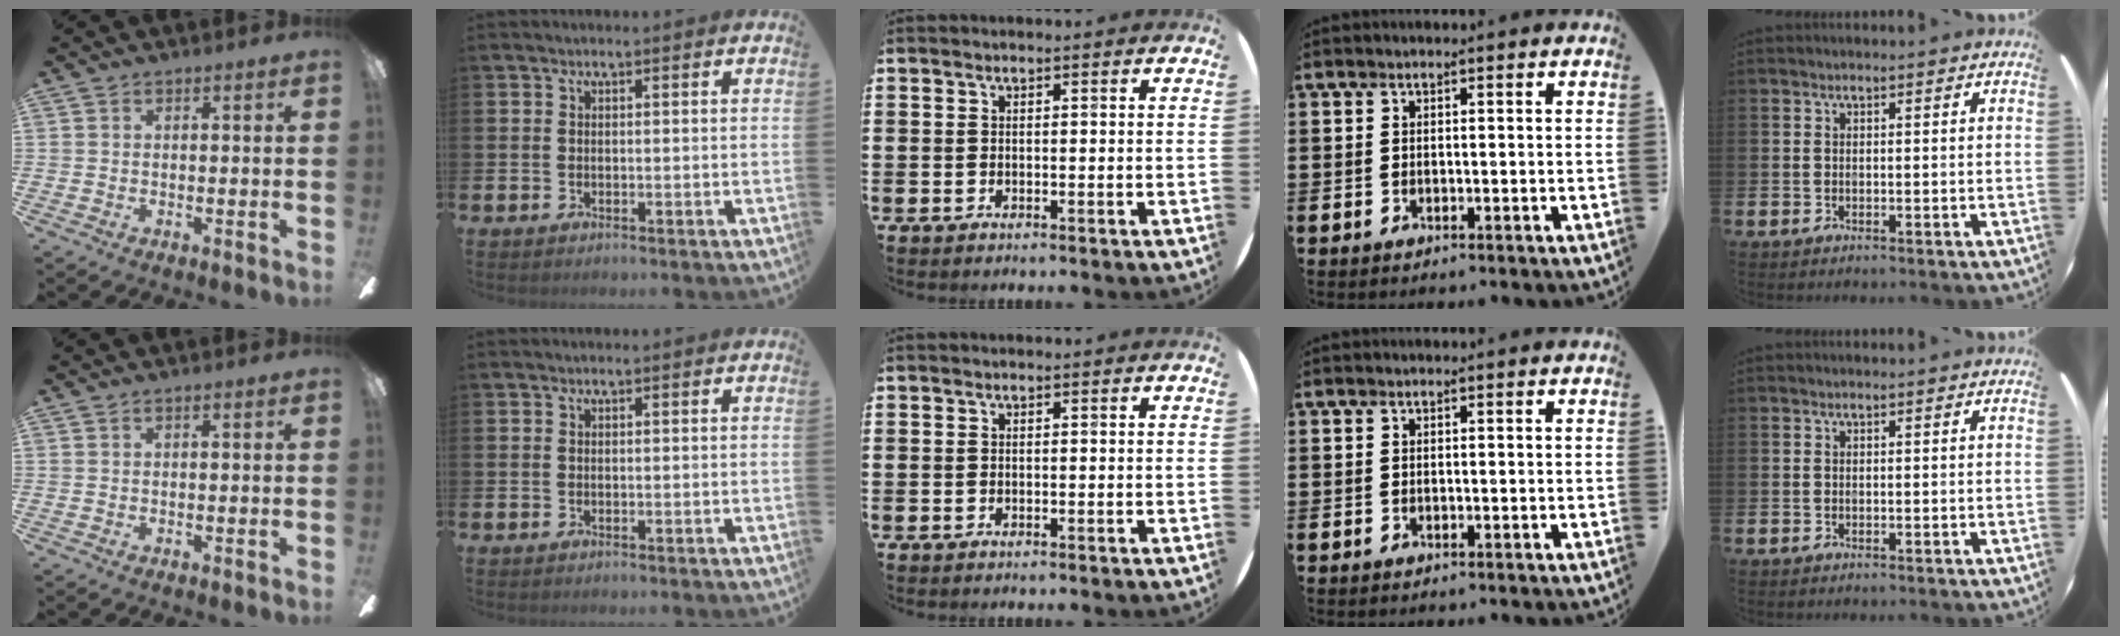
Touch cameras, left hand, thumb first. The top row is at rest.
{}